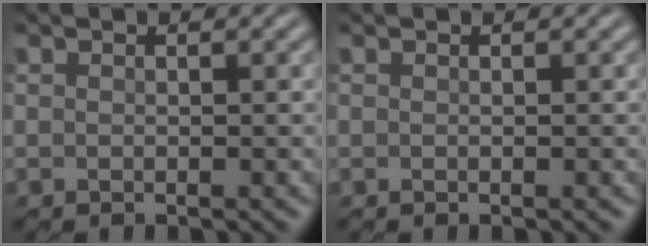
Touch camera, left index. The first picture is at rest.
{"total": 0.0}